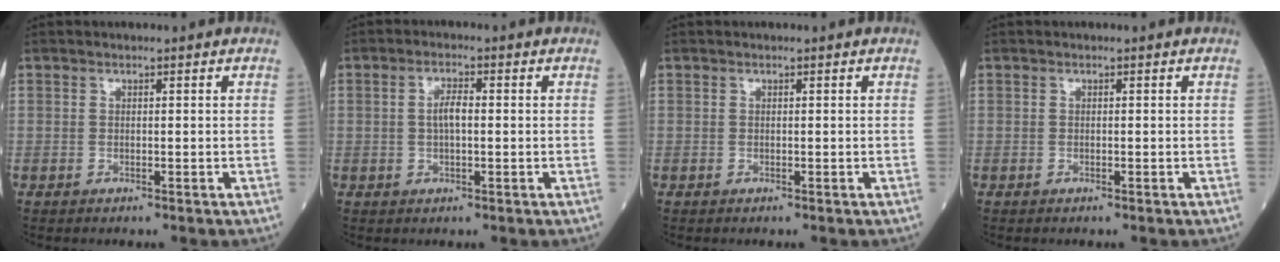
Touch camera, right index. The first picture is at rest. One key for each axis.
{"total": 3.0, "fx": 0.1, "fy": 0.9, "fz": 2.9, "tx": -0.057, "ty": 0.006, "tz": 0.002}
{"total": 0.0}
{"total": 0.0}